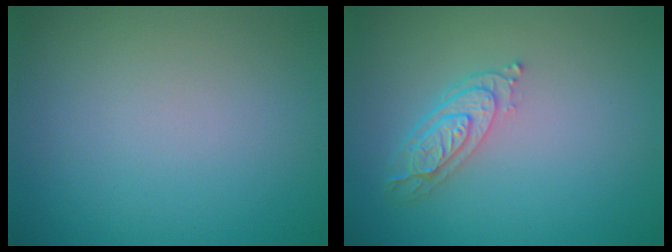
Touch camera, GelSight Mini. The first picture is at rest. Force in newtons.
{"total": 3.4, "press": 2.7, "slide": 2.1}